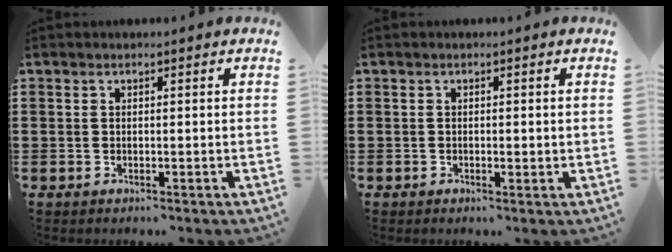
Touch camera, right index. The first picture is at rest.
{"total": 0.7, "force": [-0.1, 0.3, 0.6], "torque": [-0.013, -0.001, -0.001]}